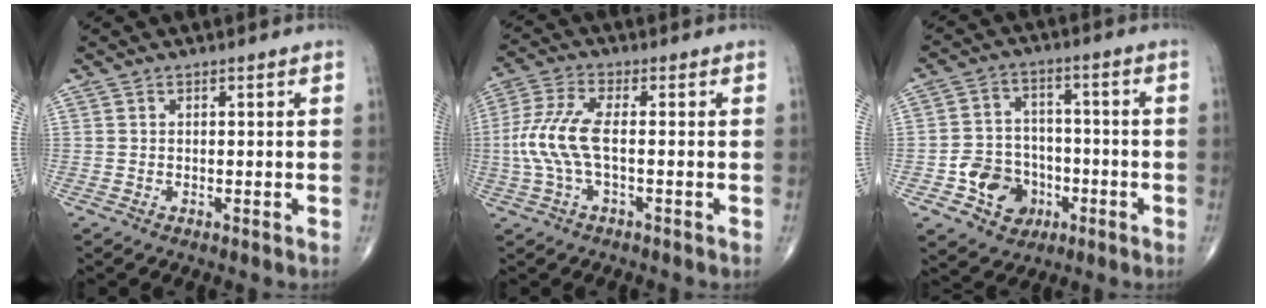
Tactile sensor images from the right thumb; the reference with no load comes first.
{"total": 8.7, "force": [-0.9, 3.0, 8.2], "torque": [-0.211, 0.017, -0.021]}
{"total": 10.3, "force": [-3.9, 8.5, 4.4], "torque": [-0.036, 0.029, -0.061]}